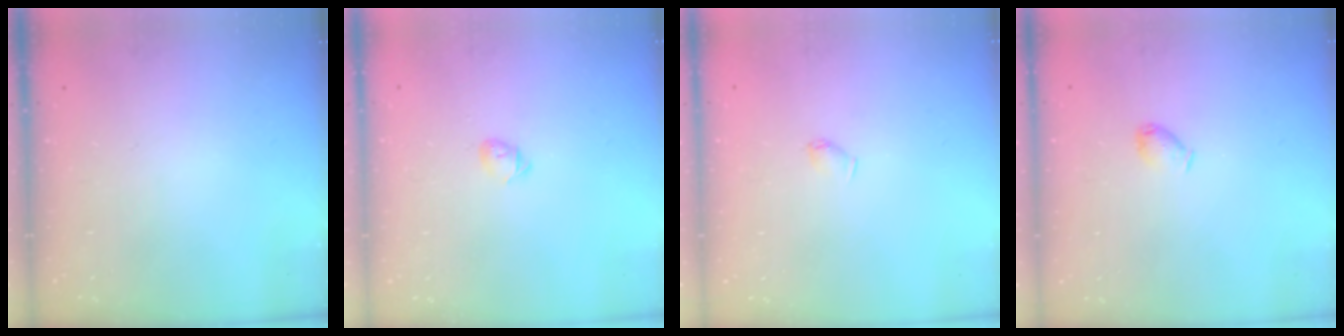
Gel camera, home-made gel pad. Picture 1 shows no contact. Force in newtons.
{"total": 4.1, "press": 4.0, "slide": 1.0}
{"total": 3.8, "press": 3.7, "slide": 0.8}
{"total": 4.0, "press": 3.9, "slide": 0.8}